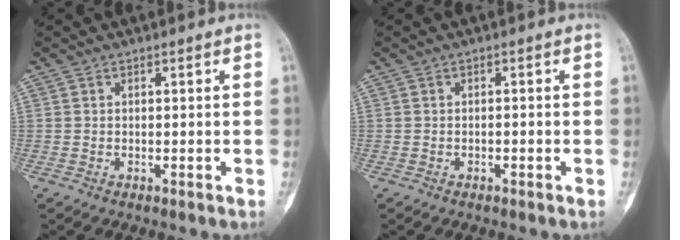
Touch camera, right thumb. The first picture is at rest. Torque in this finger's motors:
{"motor_torque": [-0.57, 0.32, -0.16, 0.15, -0.07]}